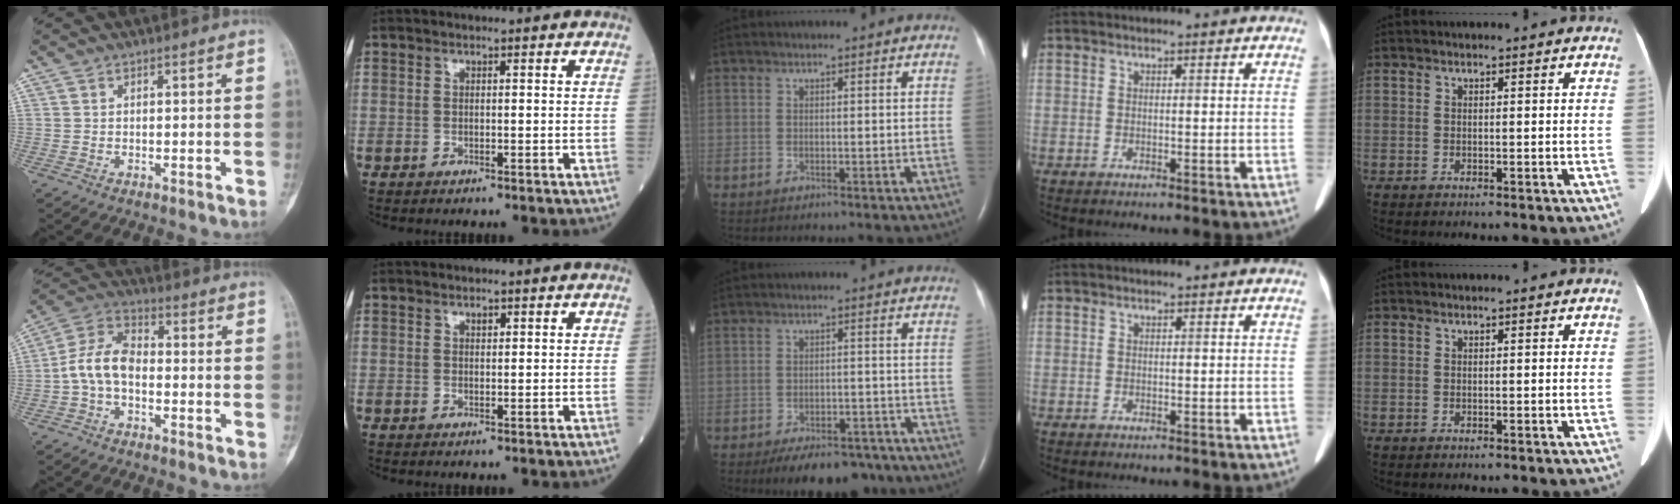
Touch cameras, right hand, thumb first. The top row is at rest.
{"thumb": {"total": 8.7, "force": [-1.6, 5.4, 6.7], "torque": [-0.126, 0.033, -0.043]}, "index": {"total": 0.9, "force": [0.6, 0.4, 0.6], "torque": [-0.009, -0.003, 0.008]}, "middle": {"total": 10.8, "force": [-8.5, 4.6, 4.7], "torque": [-0.056, 0.006, -0.118]}}